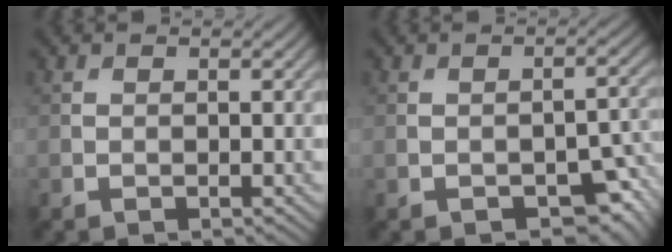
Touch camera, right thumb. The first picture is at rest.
{"total": 4.6, "force": [-2.5, 2.1, 3.3], "torque": [-0.042, -0.006, -0.029]}